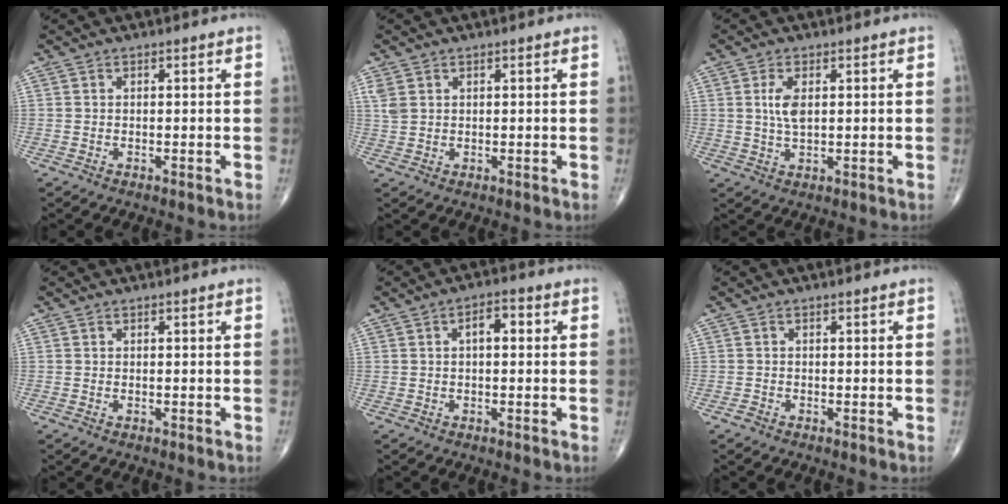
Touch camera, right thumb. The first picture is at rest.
{"total": 2.2, "force": [1.0, 1.4, 1.3], "torque": [-0.034, 0.004, 0.031]}
{"total": 4.2, "force": [0.9, 1.9, 3.6], "torque": [-0.074, -0.004, 0.020]}
{"total": 0.0}
{"total": 3.8, "force": [0.7, 1.9, 3.2], "torque": [-0.044, 0.011, 0.006]}
{"total": 0.7, "force": [-0.5, 0.5, 0.1], "torque": [-0.003, 0.000, -0.015]}